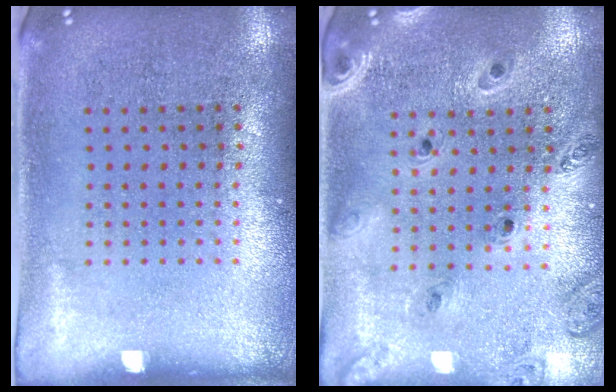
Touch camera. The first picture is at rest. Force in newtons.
{"total": 1.4, "press": 1.4, "slide": 0.2}